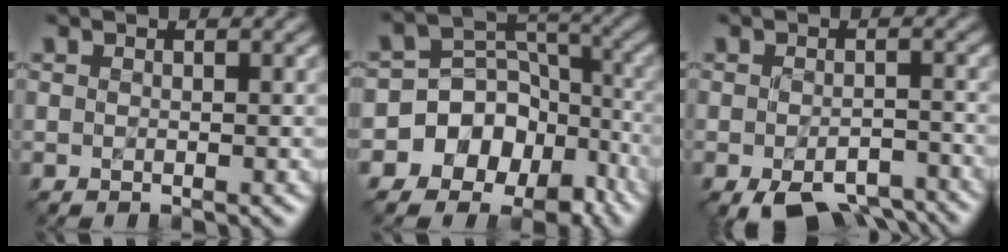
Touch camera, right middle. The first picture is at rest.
{"total": 9.9, "force": [-5.6, 7.7, 2.7], "torque": [-0.033, 0.009, -0.109]}
{"total": 6.4, "force": [-4.3, 2.9, 3.6], "torque": [-0.052, -0.016, -0.062]}